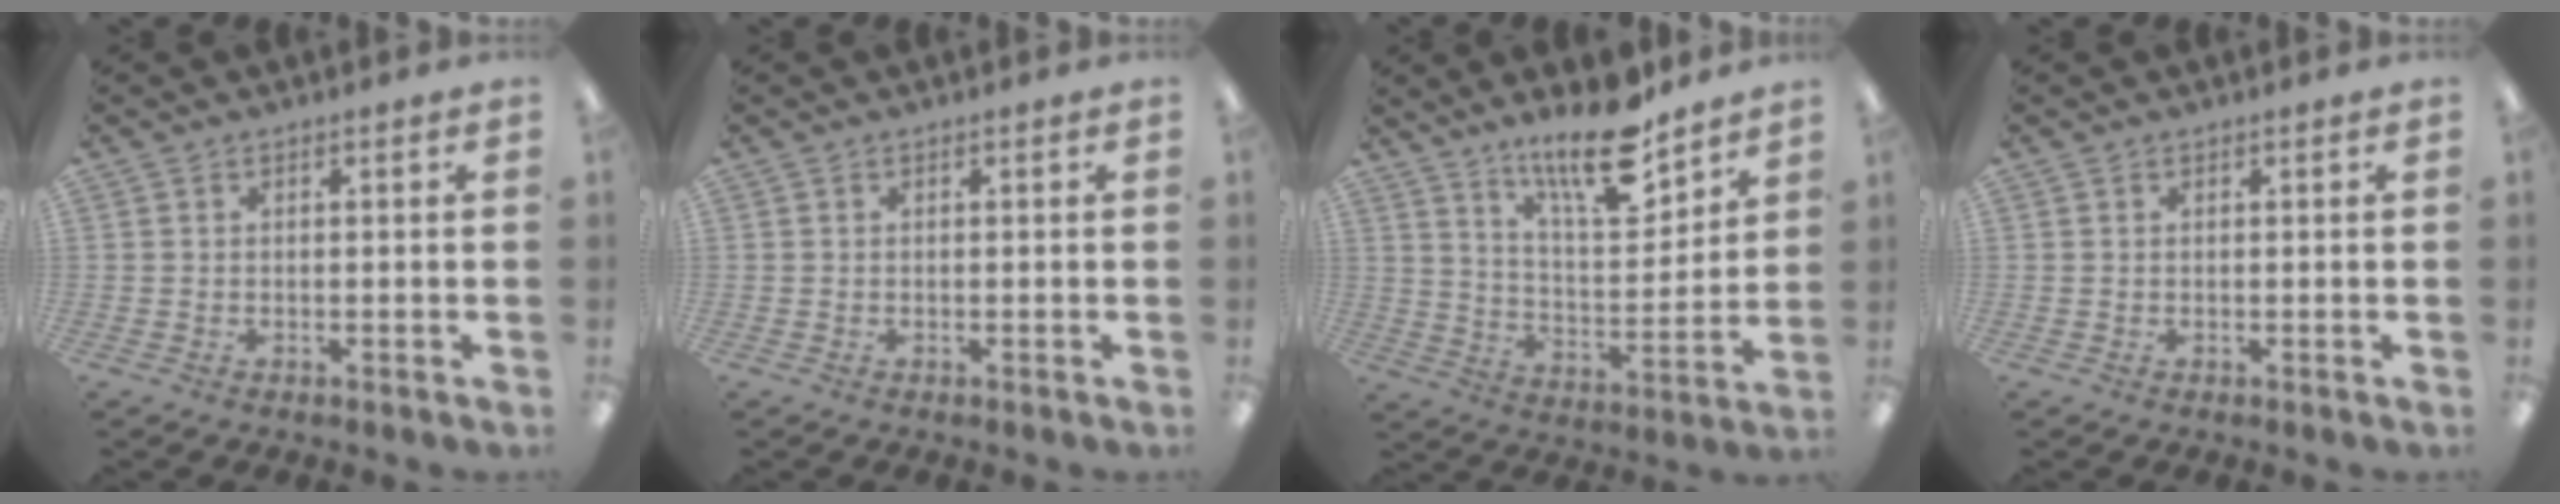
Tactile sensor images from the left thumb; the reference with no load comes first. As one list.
[{"total": 0.0}, {"total": 15.5, "force": [12.0, 4.2, 8.9], "torque": [-0.141, -0.075, 0.200]}, {"total": 0.0}]